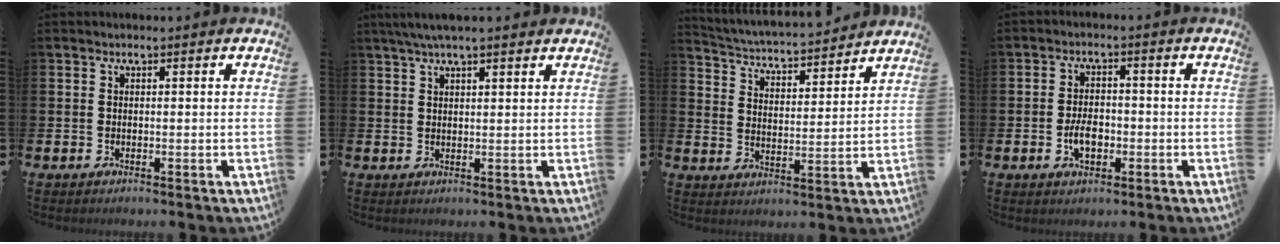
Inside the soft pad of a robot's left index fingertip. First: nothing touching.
{"total": 3.7, "force": [3.0, 0.4, 2.1], "torque": [-0.041, -0.001, 0.053]}
{"total": 4.4, "force": [4.3, 0.4, 0.5], "torque": [-0.031, -0.043, 0.069]}
{"total": 3.8, "force": [-1.0, 2.2, 2.9], "torque": [-0.038, -0.001, -0.021]}